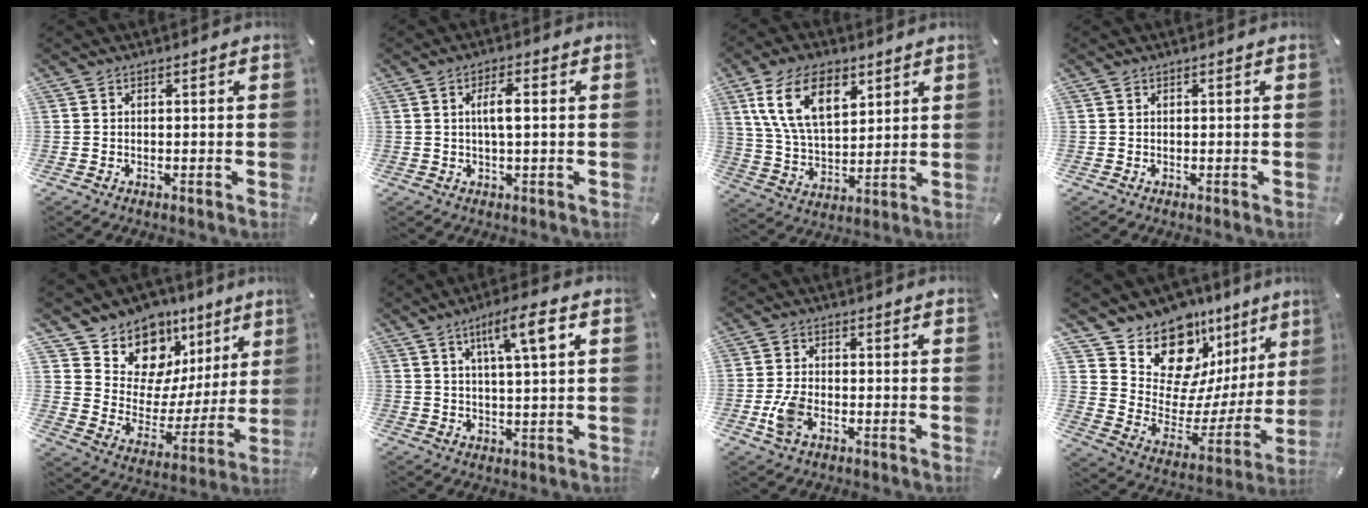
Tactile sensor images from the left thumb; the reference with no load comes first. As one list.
[{"total": 4.9, "force": [0.6, 1.3, 4.7], "torque": [-0.090, 0.004, 0.007]}, {"total": 14.7, "force": [7.2, 8.3, 9.7], "torque": [-0.212, -0.012, 0.126]}, {"total": 0.0}, {"total": 12.7, "force": [10.1, 7.4, 2.0], "torque": [-0.044, -0.110, 0.179]}, {"total": 8.6, "force": [3.7, 1.3, 7.7], "torque": [-0.140, -0.002, 0.058]}, {"total": 5.9, "force": [-2.0, 3.5, 4.3], "torque": [-0.103, 0.001, -0.039]}, {"total": 15.5, "force": [12.7, 7.9, 3.8], "torque": [-0.058, -0.139, 0.220]}]